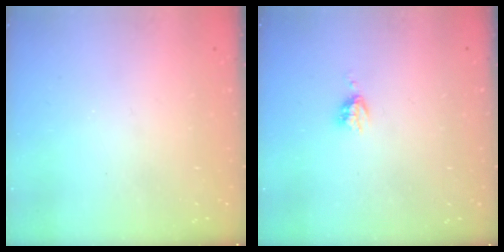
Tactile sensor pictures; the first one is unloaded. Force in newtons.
{"total": 3.1, "press": 3.0, "slide": 0.4}